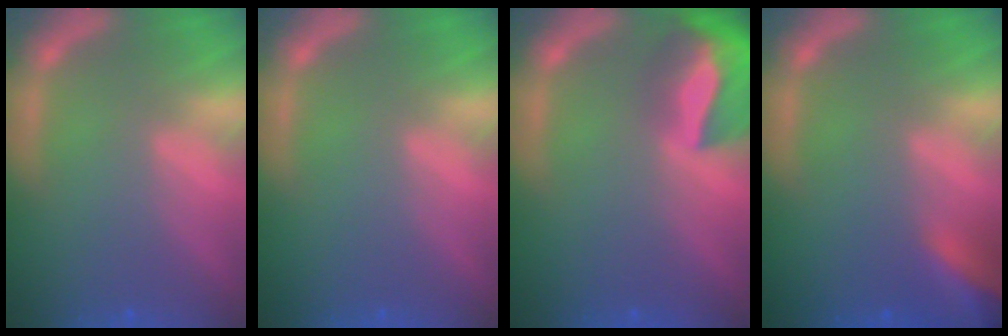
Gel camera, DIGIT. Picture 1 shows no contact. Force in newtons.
{"total": 0.0}
{"total": 9.0}
{"total": 9.4}